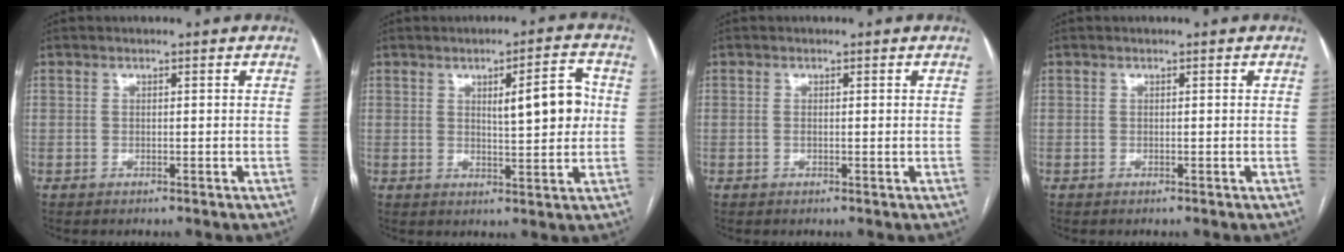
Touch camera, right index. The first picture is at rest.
{"total": 7.5, "force": [1.3, 1.6, 7.3], "torque": [-0.104, 0.009, 0.021]}
{"total": 0.7, "force": [0.0, 0.1, 0.7], "torque": [-0.018, -0.003, 0.001]}
{"total": 0.0}